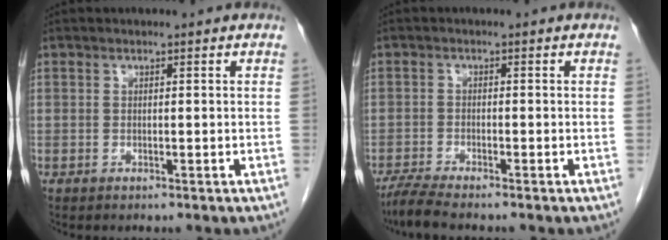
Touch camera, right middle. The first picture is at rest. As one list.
[{"total": 4.0, "force": [-3.5, -0.1, 2.0], "torque": [-0.042, -0.013, -0.067]}]